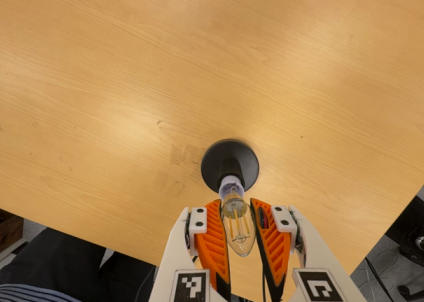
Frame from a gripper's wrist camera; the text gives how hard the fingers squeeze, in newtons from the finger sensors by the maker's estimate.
{"total": 21.7, "left": 23.5, "right": 19.9}